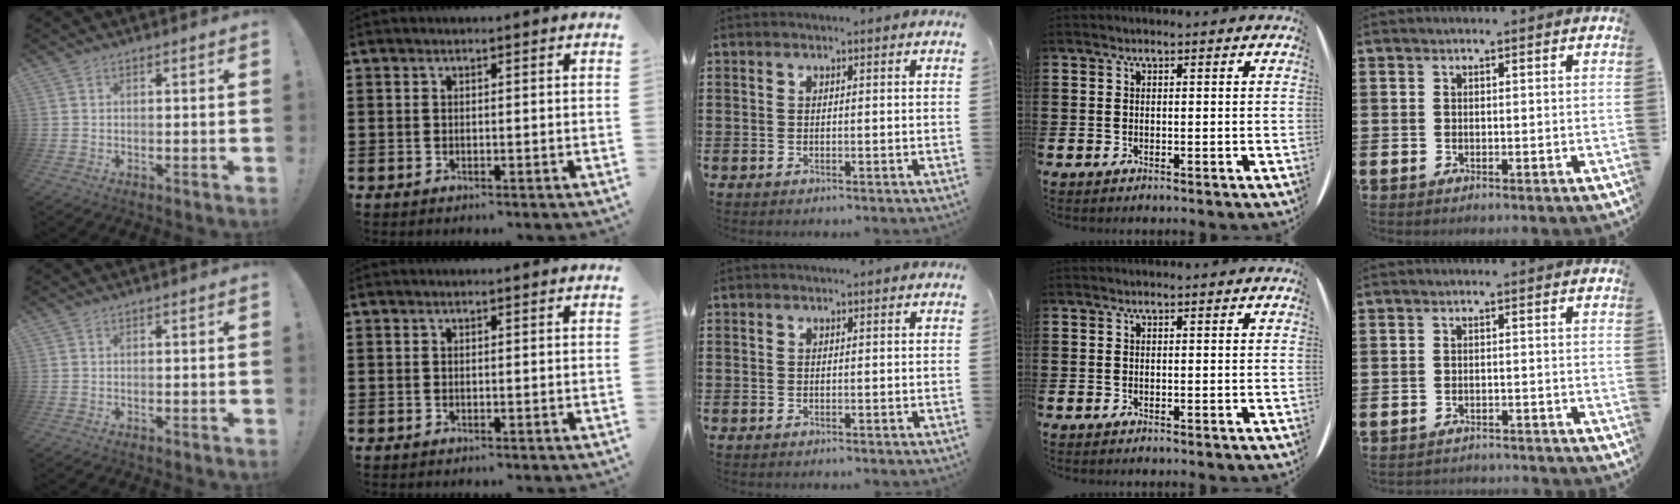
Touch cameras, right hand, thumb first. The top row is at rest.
{"little": {"total": 1.3, "force": [-1.3, 0.0, -0.1], "torque": [-0.004, 0.003, -0.028]}}